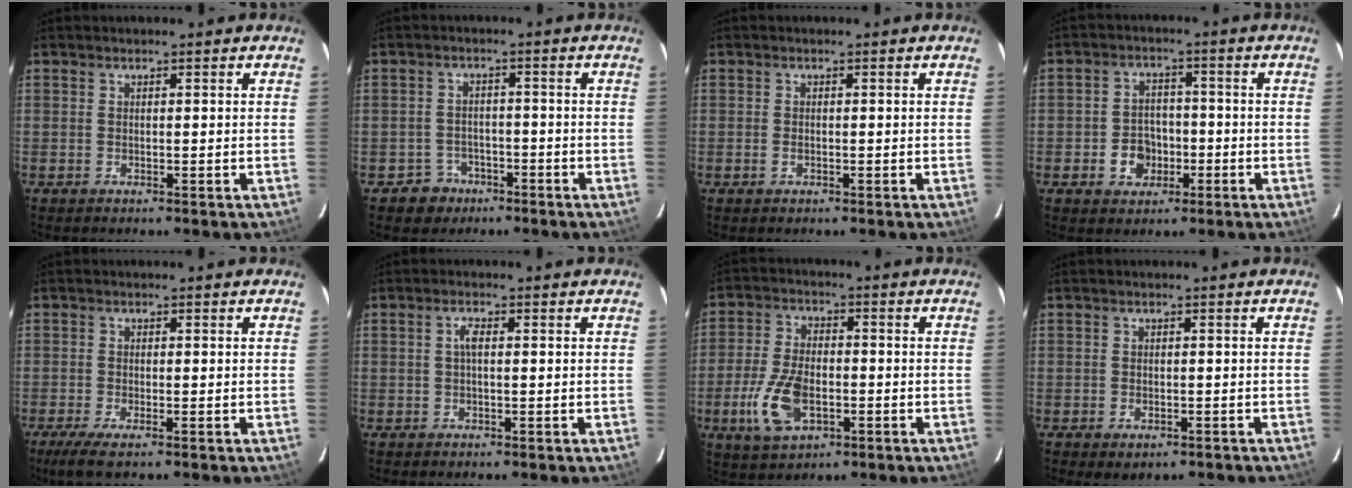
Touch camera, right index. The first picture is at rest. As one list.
[{"total": 4.9, "force": [-2.8, 4.0, -0.1], "torque": [-0.014, 0.020, -0.040]}, {"total": 1.0, "force": [-0.4, 0.6, 0.6], "torque": [-0.013, -0.001, -0.007]}, {"total": 6.1, "force": [-2.4, 5.0, 2.4], "torque": [-0.058, 0.016, -0.028]}, {"total": 4.6, "force": [-3.1, 0.8, 3.3], "torque": [-0.077, -0.018, -0.058]}, {"total": 1.6, "force": [0.1, 0.5, 1.6], "torque": [-0.033, 0.005, 0.000]}, {"total": 10.9, "force": [-3.6, 5.8, 8.5], "torque": [-0.188, -0.006, -0.062]}, {"total": 3.2, "force": [-1.9, 1.9, 1.7], "torque": [-0.034, -0.012, -0.022]}]